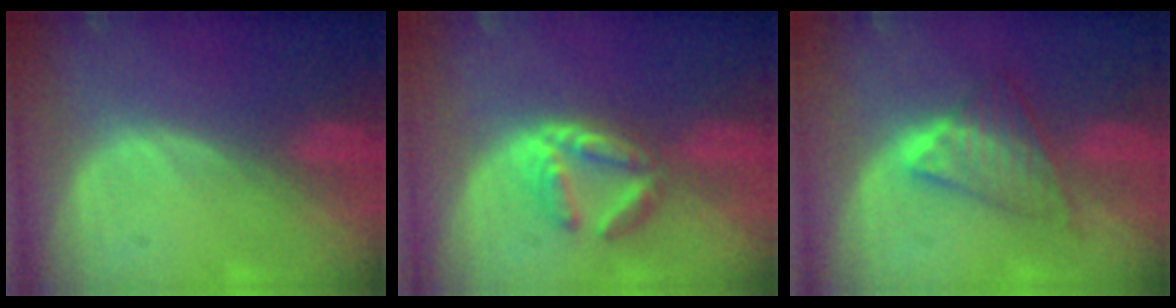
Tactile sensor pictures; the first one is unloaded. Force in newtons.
{"total": 5.3, "press": 5.2, "slide": 0.8}
{"total": 6.1, "press": 6.0, "slide": 1.0}